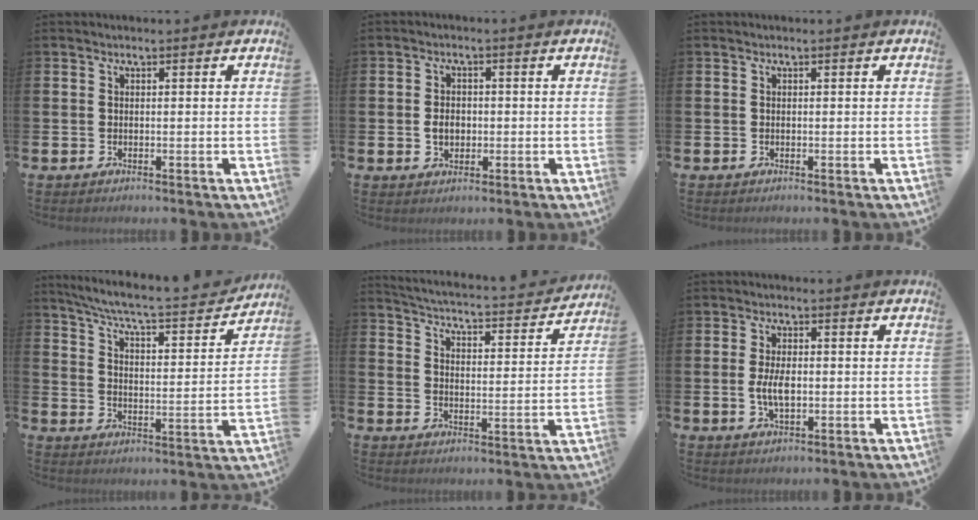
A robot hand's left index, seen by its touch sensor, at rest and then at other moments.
{"total": 2.7, "force": [-0.2, 2.1, 1.7], "torque": [-0.014, -0.001, -0.012]}
{"total": 0.0}
{"total": 6.6, "force": [6.0, 0.2, 2.7], "torque": [-0.076, -0.049, 0.096]}
{"total": 4.1, "force": [3.9, 0.4, 1.0], "torque": [-0.038, -0.038, 0.058]}
{"total": 4.1, "force": [-0.1, 2.0, 3.6], "torque": [-0.061, -0.002, -0.008]}